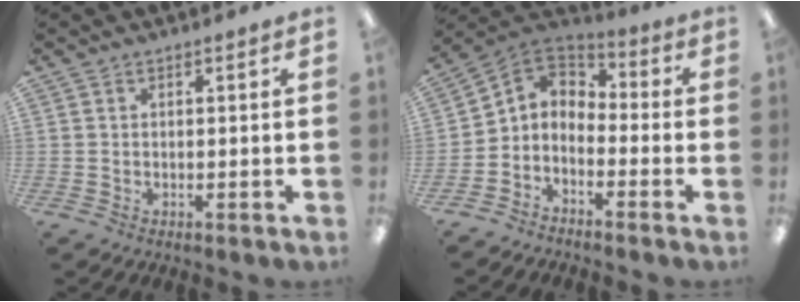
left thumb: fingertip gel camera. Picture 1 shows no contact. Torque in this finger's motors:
{"motor_torque": [0.16, 0.30, -0.38, 0.41, 0.09]}